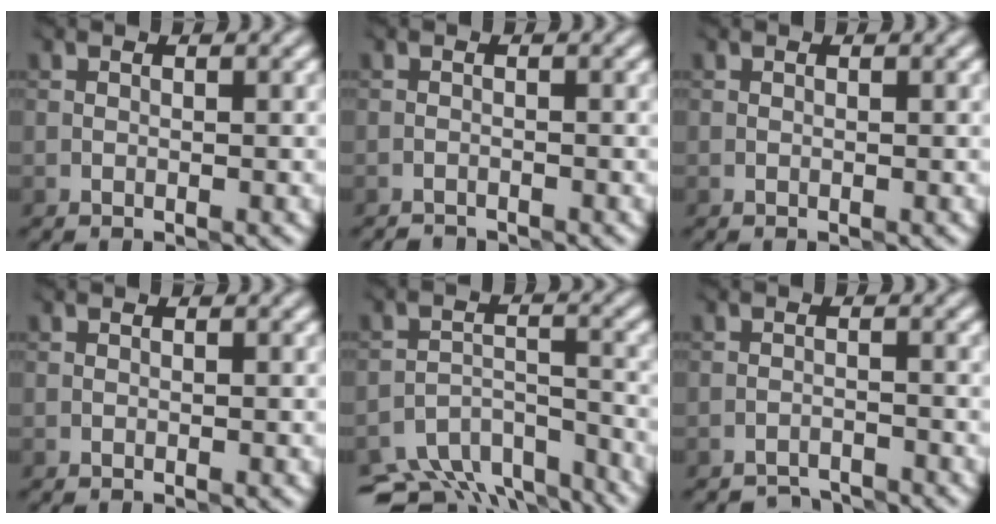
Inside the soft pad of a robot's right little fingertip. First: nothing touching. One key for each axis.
{"total": 1.7, "fx": -1.7, "fy": 0.1, "fz": 0.0, "tx": 0.001, "ty": -0.006, "tz": -0.037}
{"total": 0.0}
{"total": 0.0}
{"total": 10.3, "fx": -7.9, "fy": 4.9, "fz": 4.4, "tx": -0.070, "ty": 0.002, "tz": -0.108}
{"total": 3.2, "fx": -3.2, "fy": 0.4, "fz": 0.3, "tx": -0.002, "ty": -0.004, "tz": -0.060}